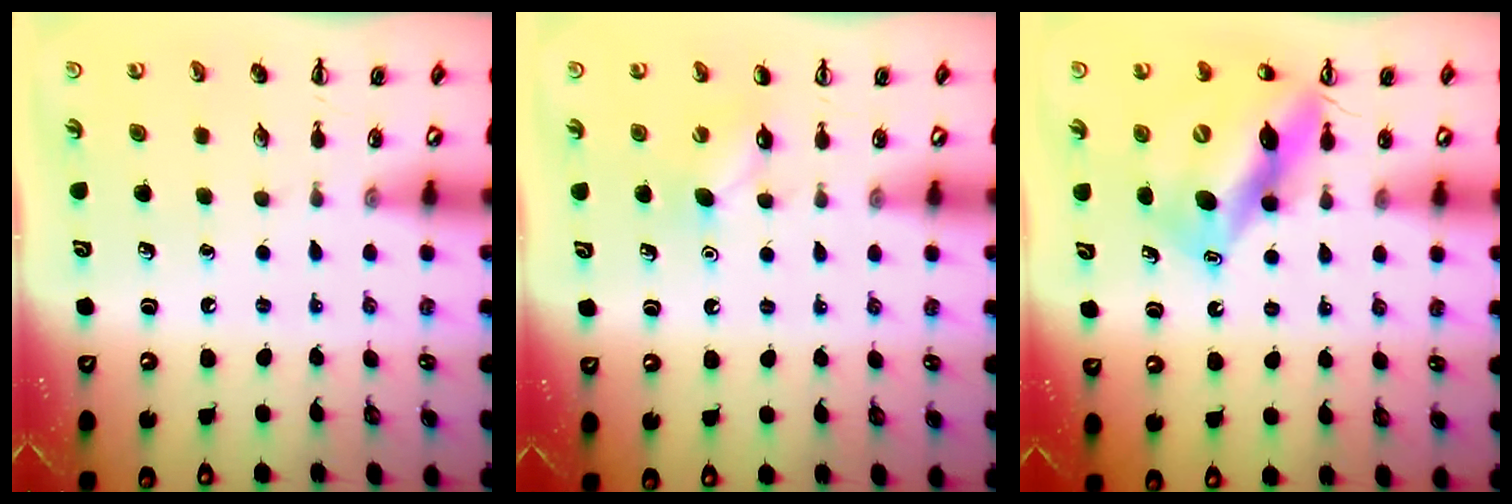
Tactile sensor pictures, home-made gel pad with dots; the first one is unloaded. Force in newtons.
{"total": 5.4, "press": 5.1, "slide": 1.5}
{"total": 13.4, "press": 12.8, "slide": 4.1}